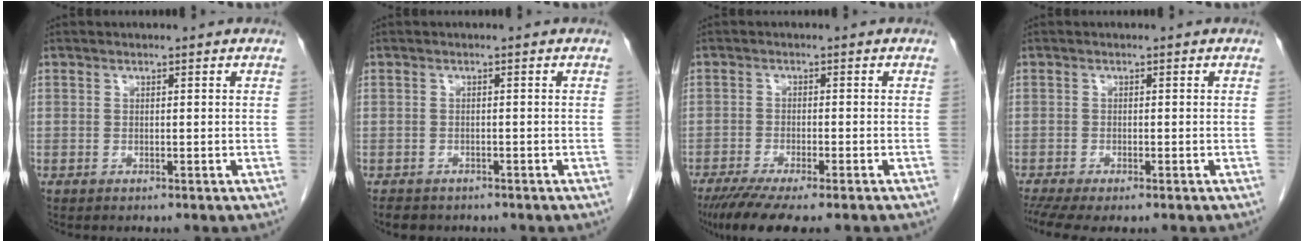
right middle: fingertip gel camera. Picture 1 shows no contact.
{"total": 3.7, "force": [-3.0, 1.8, 1.0], "torque": [-0.020, -0.003, -0.038]}
{"total": 9.2, "force": [-7.2, 1.1, 5.7], "torque": [-0.086, -0.019, -0.113]}
{"total": 5.8, "force": [-4.4, 1.3, 3.5], "torque": [-0.060, -0.013, -0.074]}